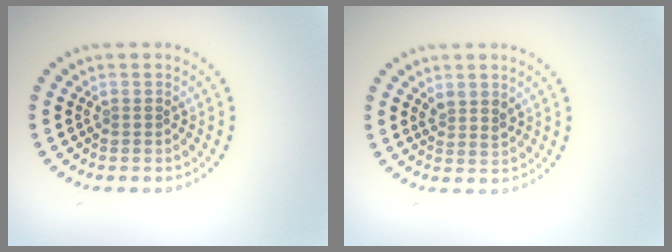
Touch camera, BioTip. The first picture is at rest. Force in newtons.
{"total": 1.6, "press": 1.3, "slide": 0.8}